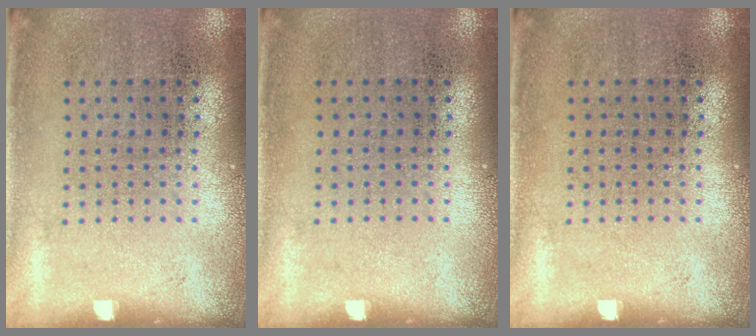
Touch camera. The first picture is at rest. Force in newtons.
{"total": 0.0}
{"total": 0.0}